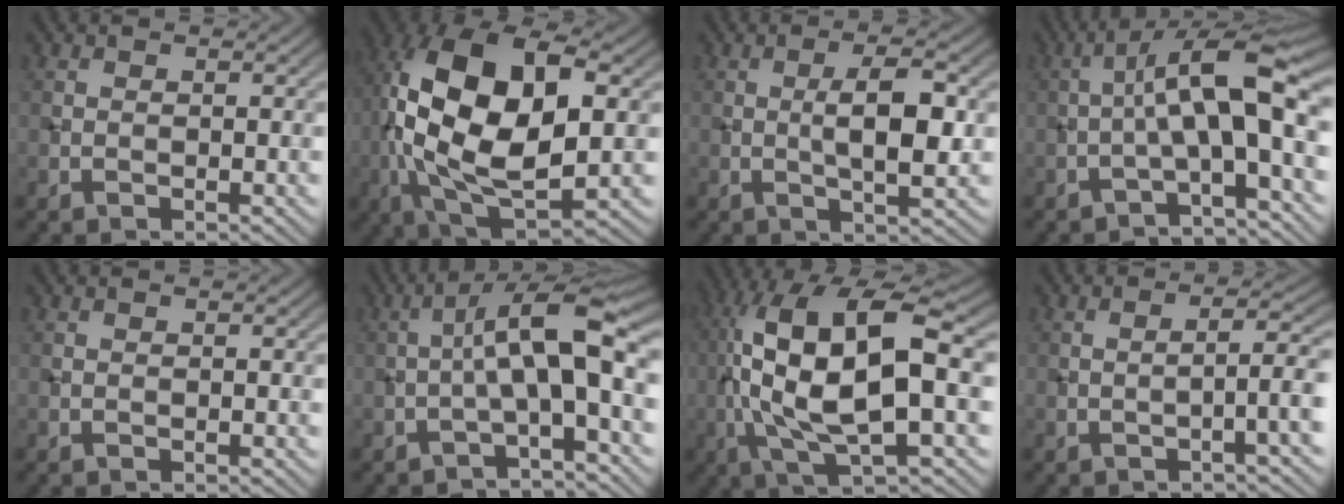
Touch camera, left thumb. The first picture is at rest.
{"total": 17.0, "force": [1.3, 8.7, 14.5], "torque": [-0.293, 0.010, 0.016]}
{"total": 5.6, "force": [0.1, 1.6, 5.4], "torque": [-0.094, 0.003, 0.003]}
{"total": 9.8, "force": [-1.0, 2.4, 9.5], "torque": [-0.148, 0.032, -0.030]}
{"total": 0.0}
{"total": 8.8, "force": [-0.8, 2.1, 8.5], "torque": [-0.133, 0.033, -0.028]}
{"total": 14.8, "force": [0.8, 4.8, 14.0], "torque": [-0.288, 0.012, 0.008]}
{"total": 4.0, "force": [-1.0, 0.6, 3.8], "torque": [-0.057, 0.017, -0.025]}